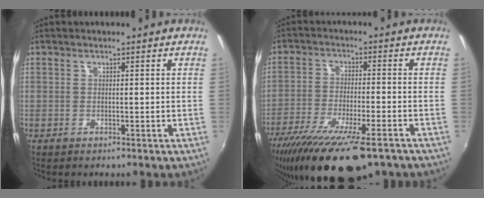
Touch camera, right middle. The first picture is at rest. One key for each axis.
{"total": 19.3, "fx": -14.2, "fy": 4.5, "fz": 12.3, "tx": -0.241, "ty": -0.064, "tz": -0.233}